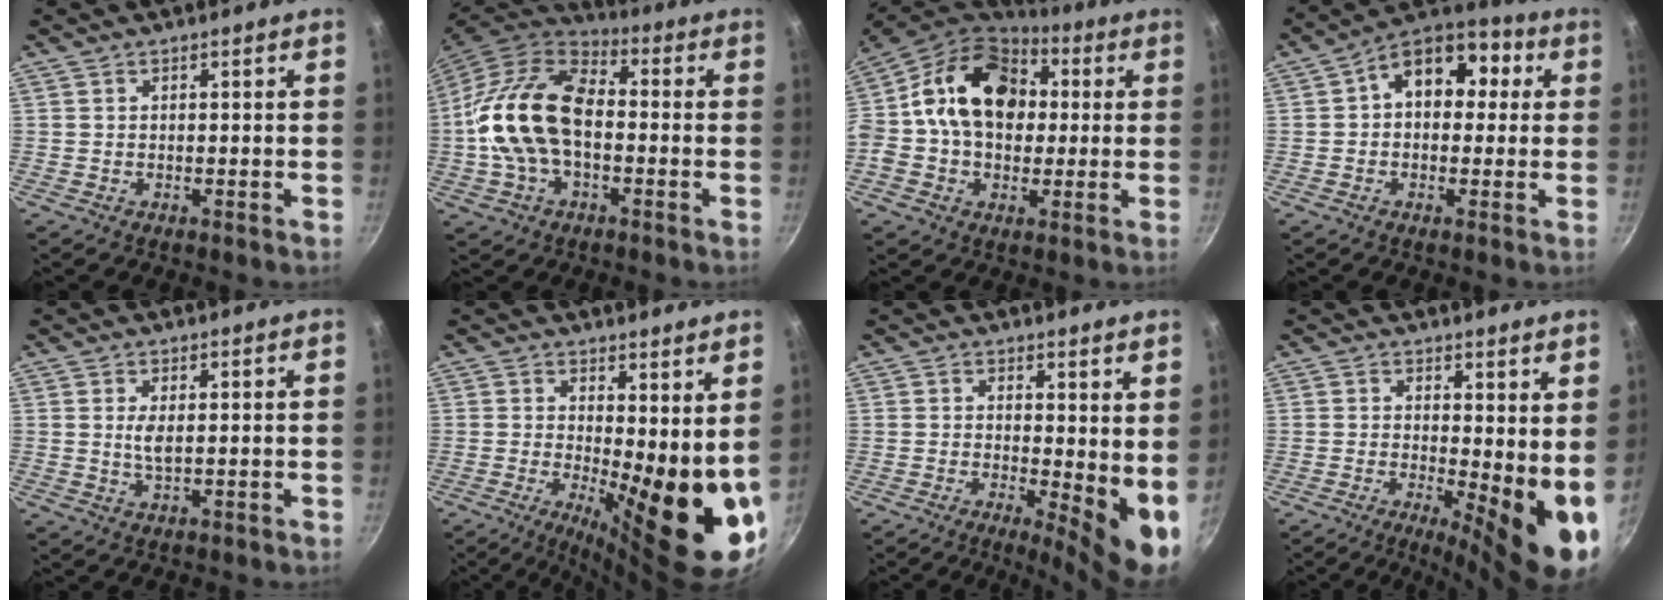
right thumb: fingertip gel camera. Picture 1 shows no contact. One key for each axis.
{"total": 18.0, "fx": -1.3, "fy": 11.4, "fz": 13.9, "tx": -0.241, "ty": 0.036, "tz": -0.036}
{"total": 20.3, "fx": 2.9, "fy": 15.1, "fz": 13.3, "tx": -0.205, "ty": 0.031, "tz": 0.032}
{"total": 13.2, "fx": 2.6, "fy": 9.3, "fz": 8.9, "tx": -0.087, "ty": 0.029, "tz": 0.019}
{"total": 2.7, "fx": 0.5, "fy": 1.0, "fz": 2.4, "tx": -0.048, "ty": -0.004, "tz": 0.012}
{"total": 15.1, "fx": 0.9, "fy": 5.3, "fz": 14.1, "tx": -0.172, "ty": -0.034, "tz": 0.021}
{"total": 8.8, "fx": 0.5, "fy": 3.2, "fz": 8.2, "tx": -0.101, "ty": -0.023, "tz": 0.009}
{"total": 10.8, "fx": 0.1, "fy": 3.6, "fz": 10.2, "tx": -0.120, "ty": -0.020, "tz": 0.005}